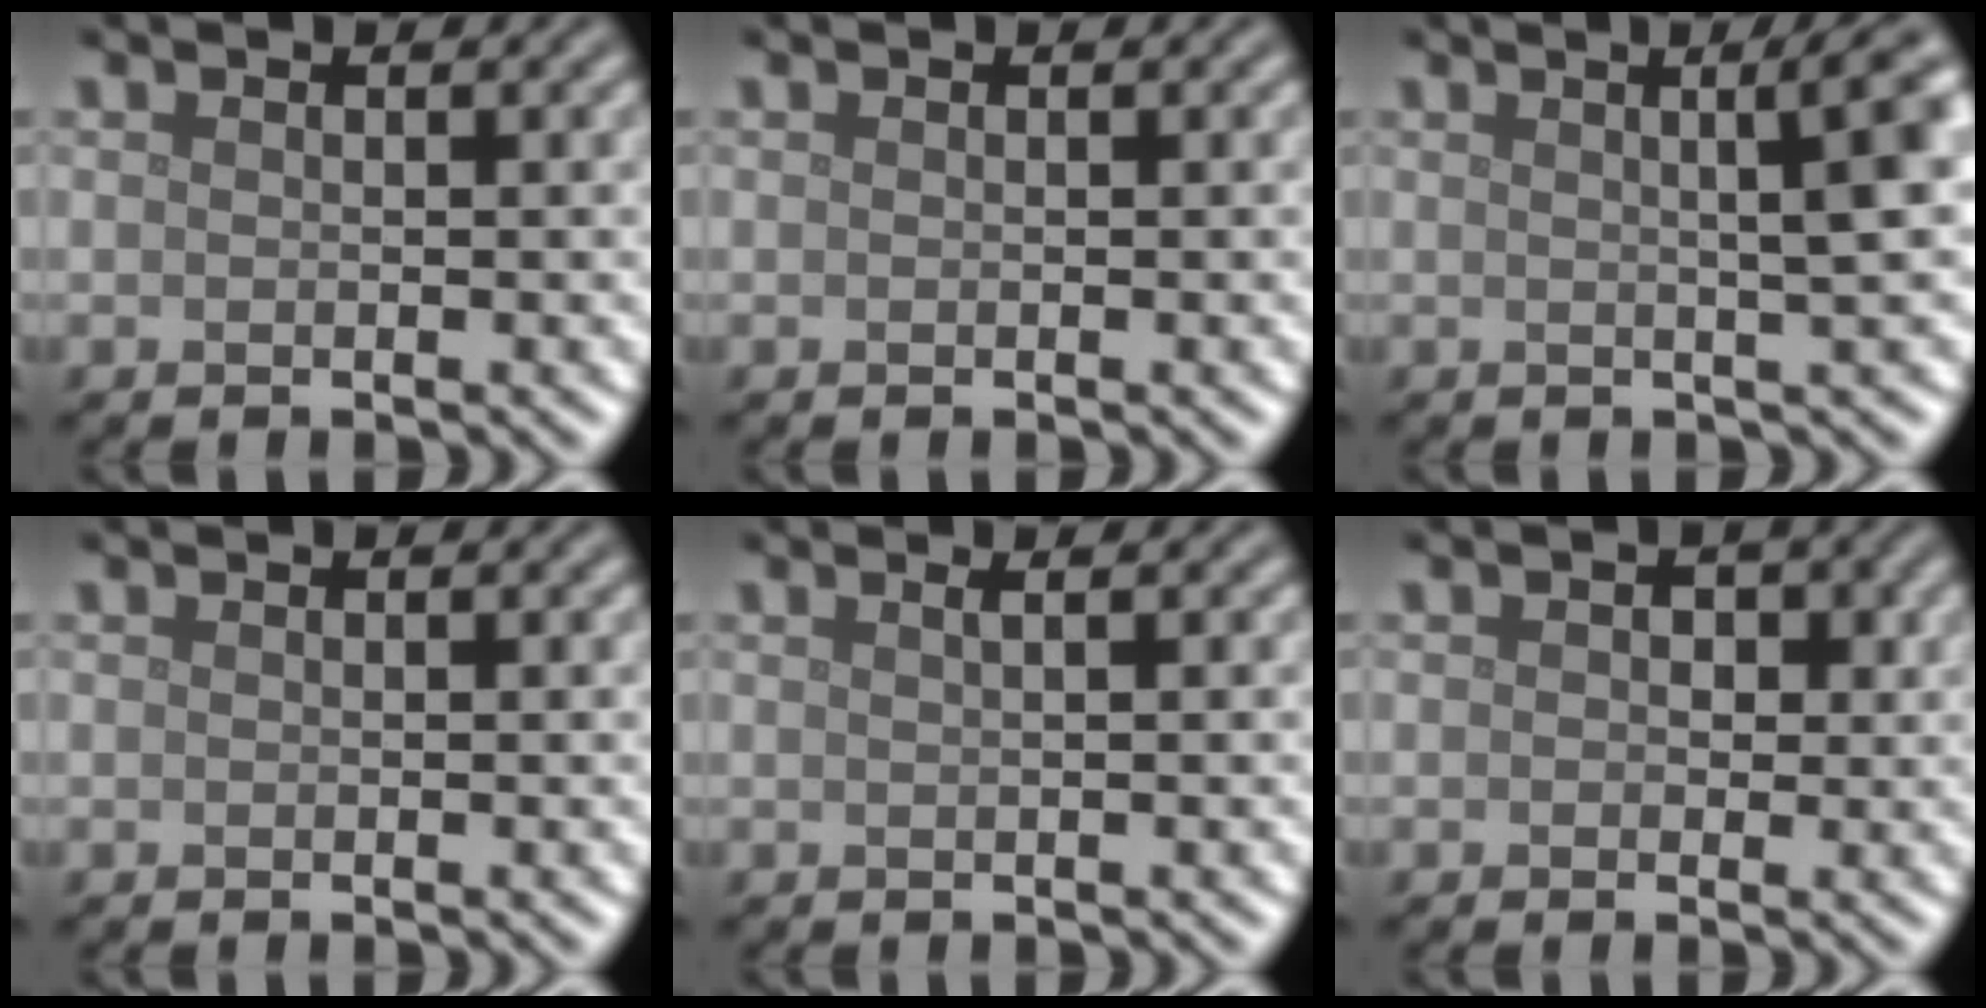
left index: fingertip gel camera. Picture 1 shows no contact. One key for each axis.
{"total": 0.0}
{"total": 6.0, "fx": 1.4, "fy": 1.5, "fz": 5.6, "tx": -0.044, "ty": 0.028, "tz": 0.009}
{"total": 0.0}
{"total": 1.4, "fx": 0.6, "fy": 0.7, "fz": 1.0, "tx": -0.004, "ty": 0.000, "tz": -0.003}
{"total": 1.5, "fx": 0.3, "fy": 1.2, "fz": 0.9, "tx": -0.005, "ty": -0.001, "tz": 0.001}